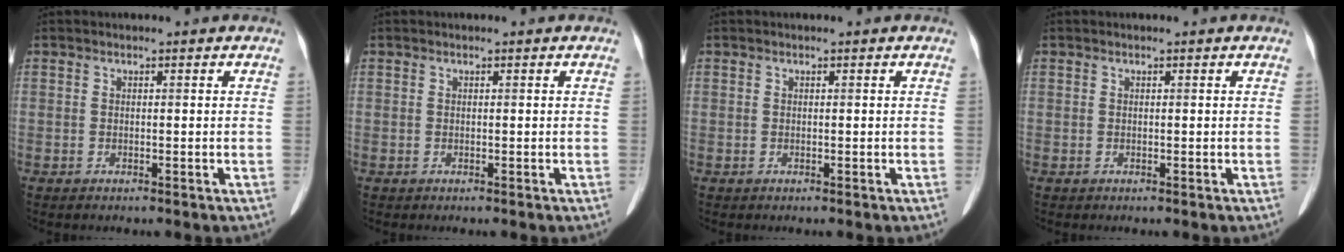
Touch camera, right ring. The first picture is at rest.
{"total": 0.0}
{"total": 0.0}
{"total": 0.0}